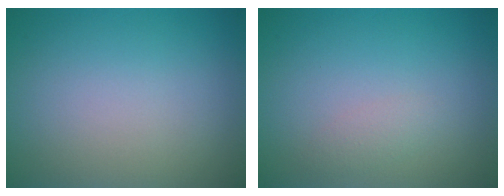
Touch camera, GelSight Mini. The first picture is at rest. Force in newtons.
{"total": 1.0, "press": 1.0, "slide": 0.0}